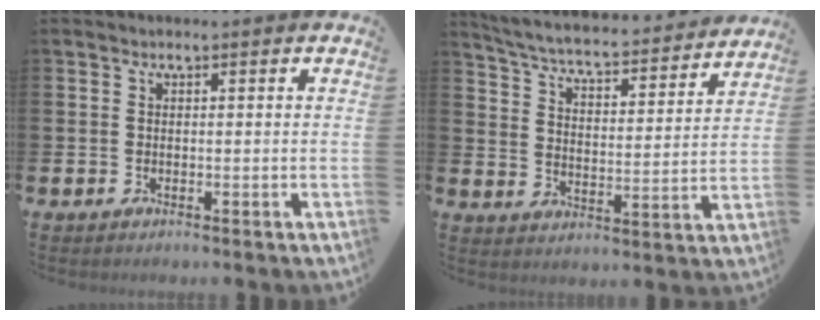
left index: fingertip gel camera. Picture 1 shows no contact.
{"total": 5.4, "force": [5.2, 0.4, 1.6], "torque": [-0.060, -0.049, 0.083]}